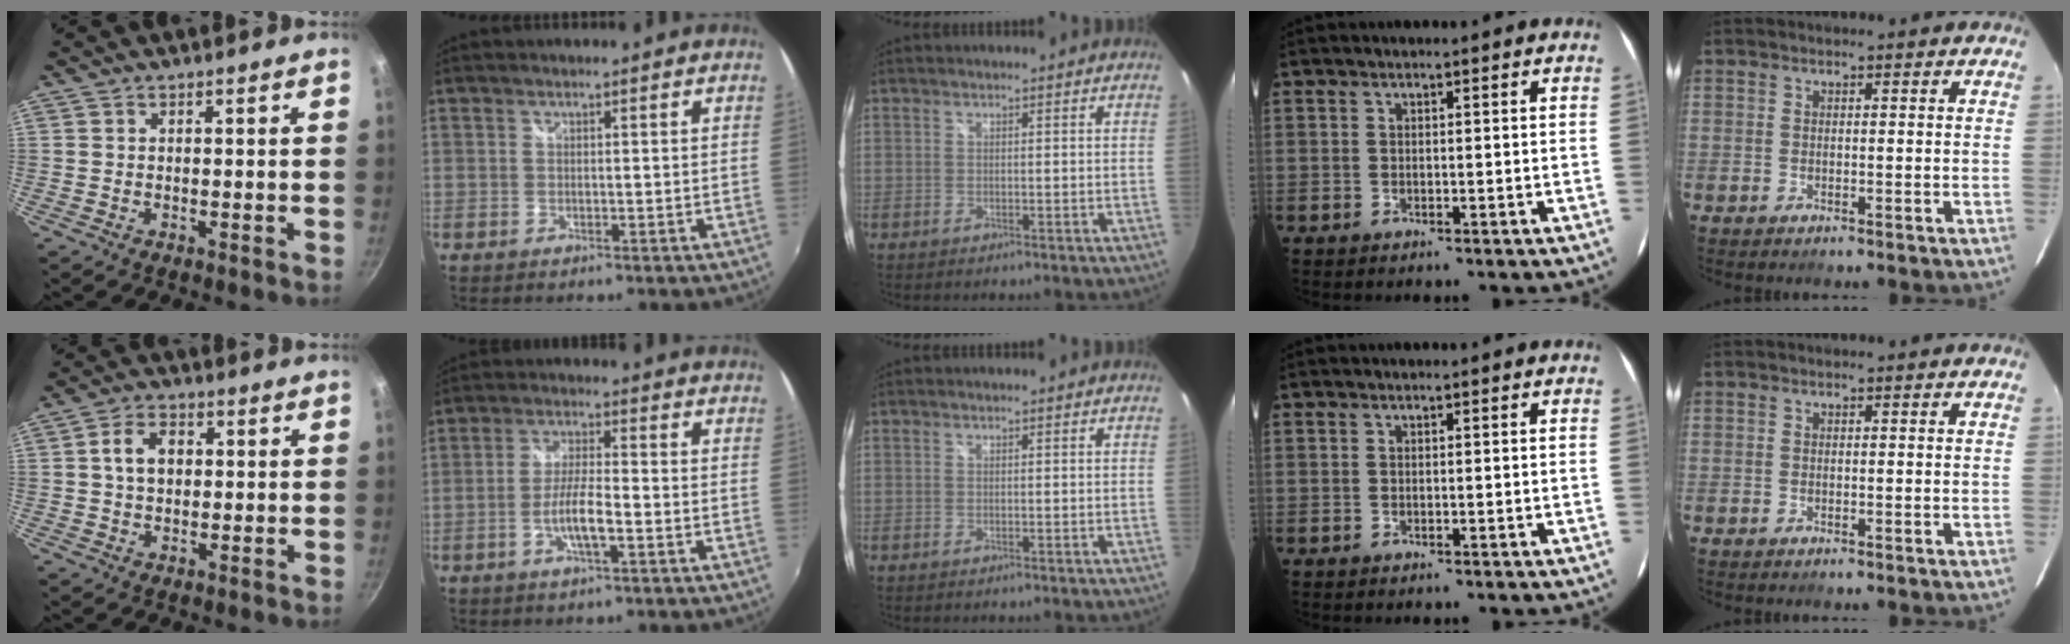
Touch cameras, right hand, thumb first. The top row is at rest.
{"thumb": {"total": 6.1, "force": [0.8, 4.4, 4.1], "torque": [-0.056, 0.011, 0.009]}, "index": {"total": 5.8, "force": [-2.3, 0.8, 5.3], "torque": [-0.106, 0.003, -0.042]}}